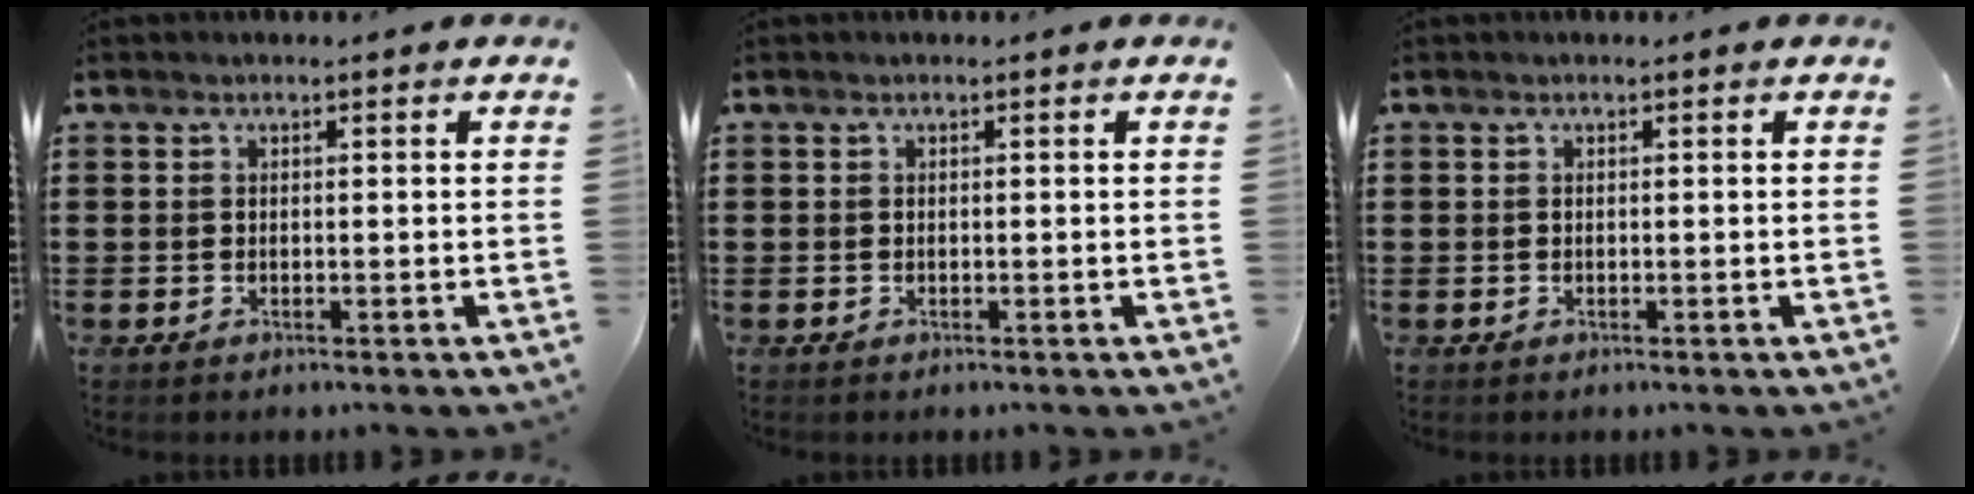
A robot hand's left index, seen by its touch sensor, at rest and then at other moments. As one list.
[{"total": 0.0}, {"total": 0.0}]